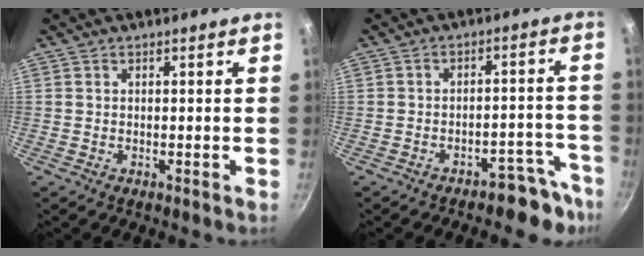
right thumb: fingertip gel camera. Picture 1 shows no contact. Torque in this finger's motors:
{"motor_torque": [-0.11, -0.01, -0.11, -0.04, 0.02]}